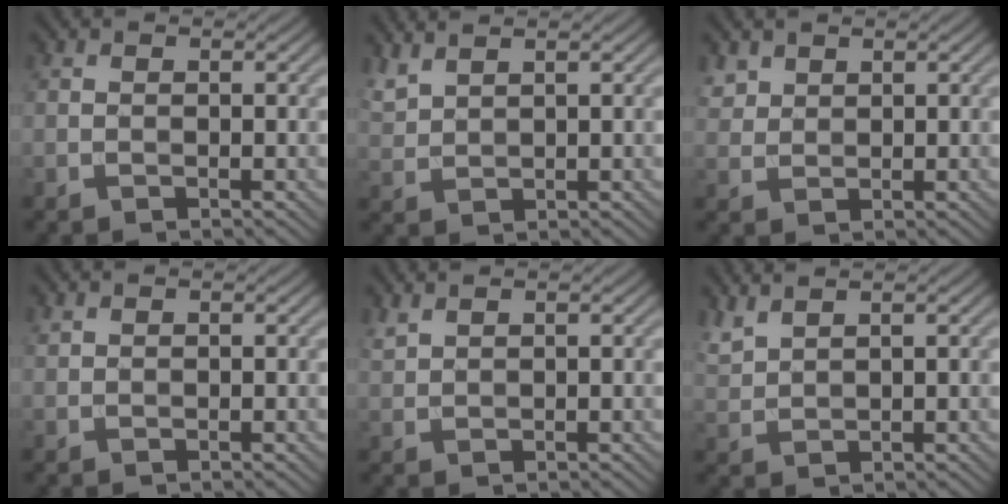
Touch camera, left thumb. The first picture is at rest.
{"total": 2.9, "force": [2.6, 0.5, 1.3], "torque": [-0.038, 0.008, 0.061]}
{"total": 2.3, "force": [1.7, 1.4, 0.7], "torque": [-0.022, 0.001, 0.041]}
{"total": 0.6, "force": [0.6, 0.1, 0.2], "torque": [-0.009, 0.002, 0.014]}
{"total": 1.6, "force": [1.4, 0.2, 0.7], "torque": [-0.024, 0.005, 0.036]}
{"total": 3.2, "force": [2.7, 0.6, 1.5], "torque": [-0.042, 0.011, 0.064]}